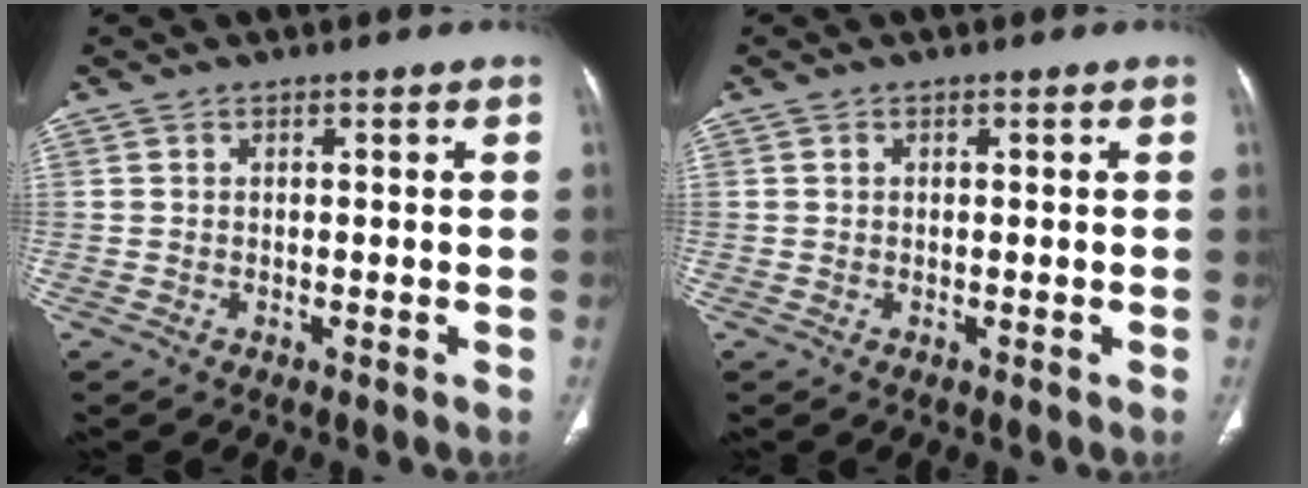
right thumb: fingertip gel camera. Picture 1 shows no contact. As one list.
[{"total": 0.0}]